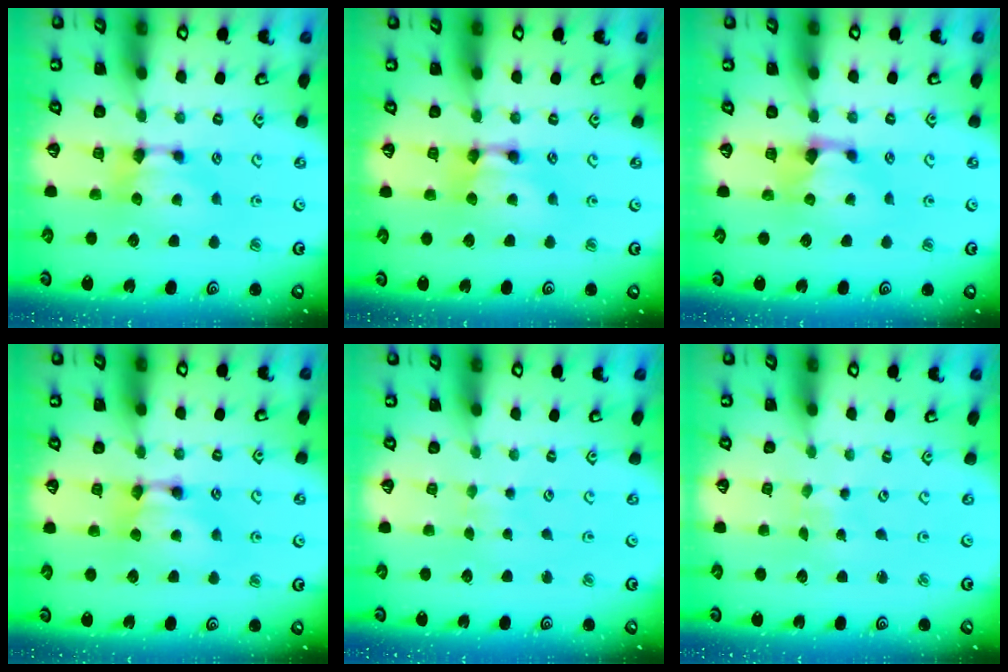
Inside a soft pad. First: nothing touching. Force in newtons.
{"total": 2.1, "press": 2.1, "slide": 0.1}
{"total": 0.6, "press": 0.0, "slide": 0.6}
{"total": 1.9, "press": 1.9, "slide": 0.1}
{"total": 3.6, "press": 3.6, "slide": 0.1}
{"total": 5.9, "press": 5.9, "slide": 0.3}